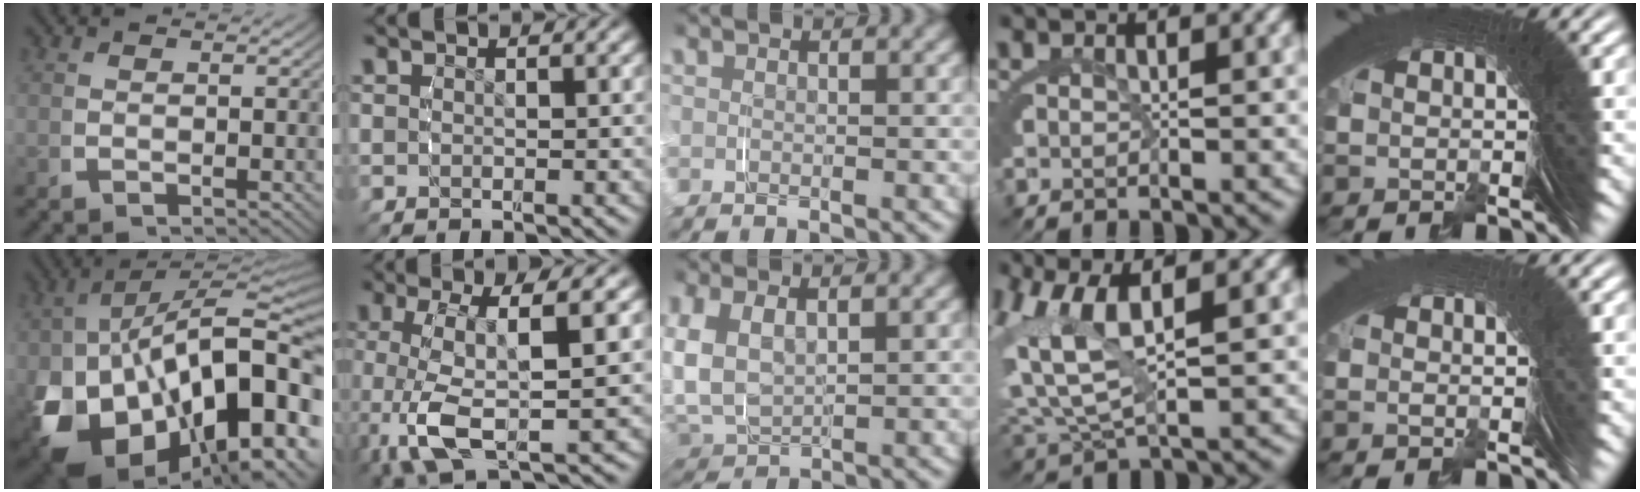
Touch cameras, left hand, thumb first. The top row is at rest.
{"thumb": {"total": 27.7, "force": [-4.9, 17.8, 20.7], "torque": [-0.385, -0.108, -0.019]}, "index": {"total": 7.0, "force": [-1.5, 3.1, 6.1], "torque": [-0.131, -0.026, -0.005]}, "middle": {"total": 9.1, "force": [0.5, 7.7, 4.8], "torque": [-0.163, -0.024, 0.015]}, "ring": {"total": 7.3, "force": [2.0, 4.3, 5.6], "torque": [-0.132, -0.002, 0.039]}, "little": {"total": 1.7, "force": [-0.8, -1.1, -1.0], "torque": [0.020, 0.003, -0.012]}}